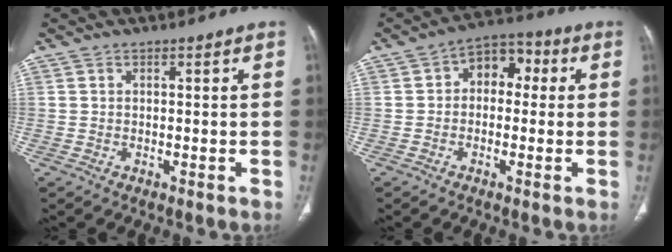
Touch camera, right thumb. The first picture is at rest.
{"total": 7.8, "force": [1.0, 5.5, 5.4], "torque": [-0.040, 0.028, 0.001]}